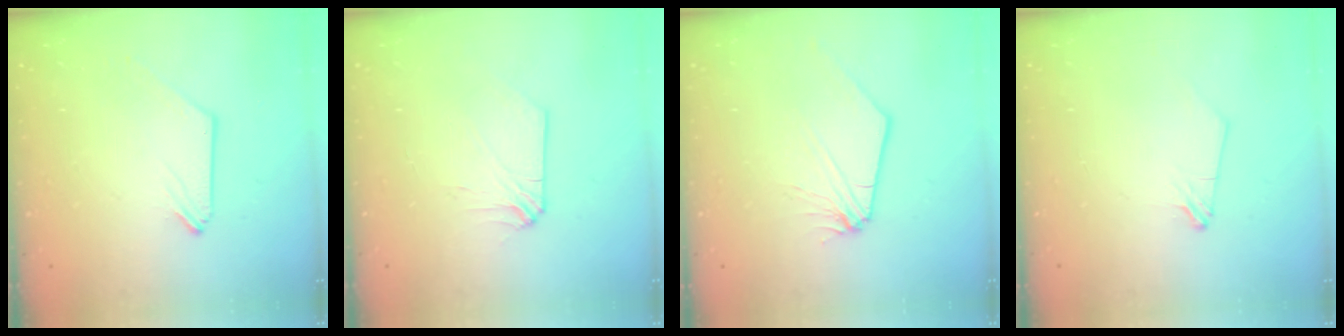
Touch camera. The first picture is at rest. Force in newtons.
{"total": 2.8, "press": 2.7, "slide": 0.6}
{"total": 0.0}
{"total": 1.0, "press": 1.0, "slide": 0.1}